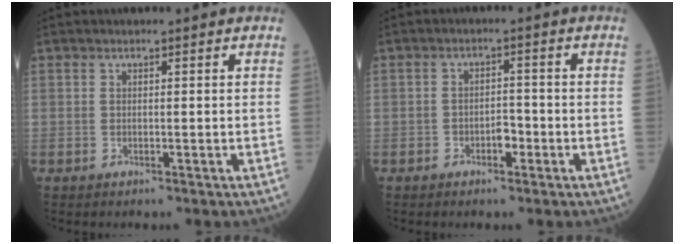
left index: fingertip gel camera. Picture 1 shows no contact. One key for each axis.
{"total": 2.6, "fx": -1.3, "fy": 1.3, "fz": 1.8, "tx": -0.025, "ty": 0.007, "tz": -0.024}